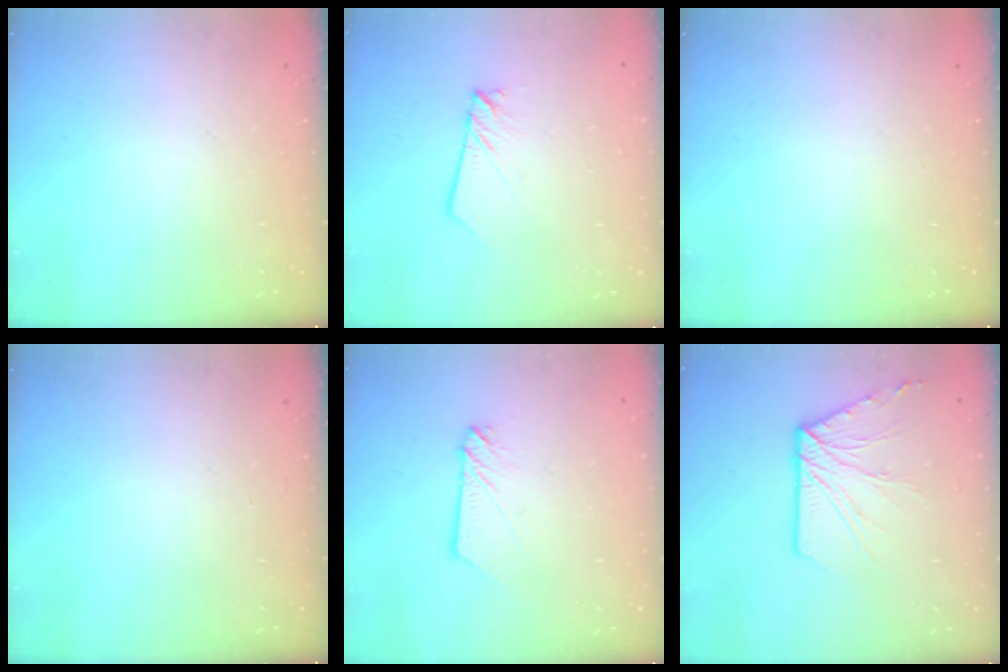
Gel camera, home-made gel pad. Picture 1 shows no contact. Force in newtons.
{"total": 2.2, "press": 2.2, "slide": 0.1}
{"total": 0.0}
{"total": 0.0}
{"total": 3.2, "press": 3.2, "slide": 0.4}
{"total": 9.3, "press": 9.3, "slide": 0.3}